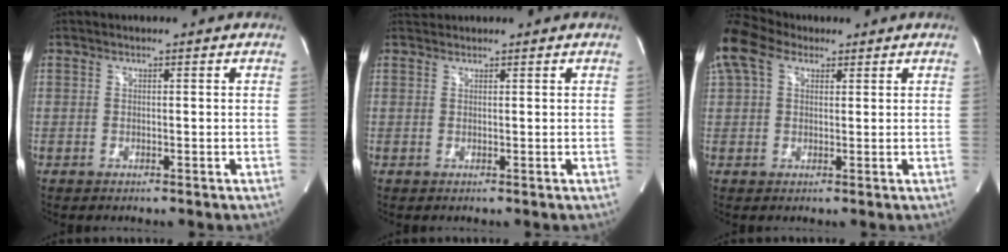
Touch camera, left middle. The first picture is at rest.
{"total": 1.3, "force": [1.3, 0.2, -0.2], "torque": [-0.007, 0.011, 0.028]}
{"total": 8.6, "force": [5.2, 5.1, 4.6], "torque": [-0.140, 0.051, 0.112]}